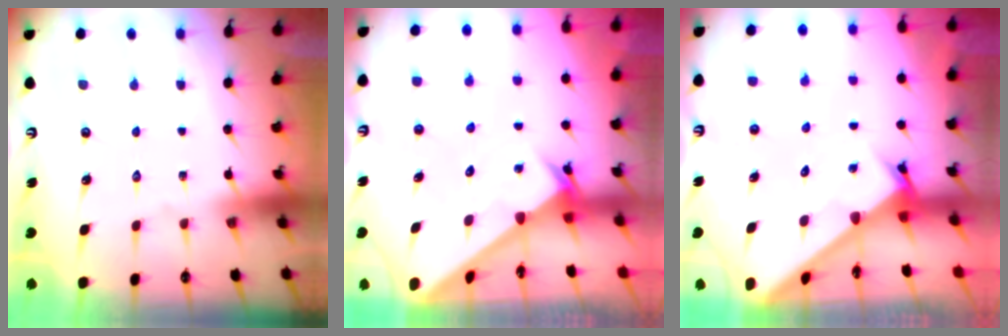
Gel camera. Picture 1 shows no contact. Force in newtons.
{"total": 2.9, "press": 2.9, "slide": 0.1}
{"total": 2.7, "press": 2.7, "slide": 0.2}